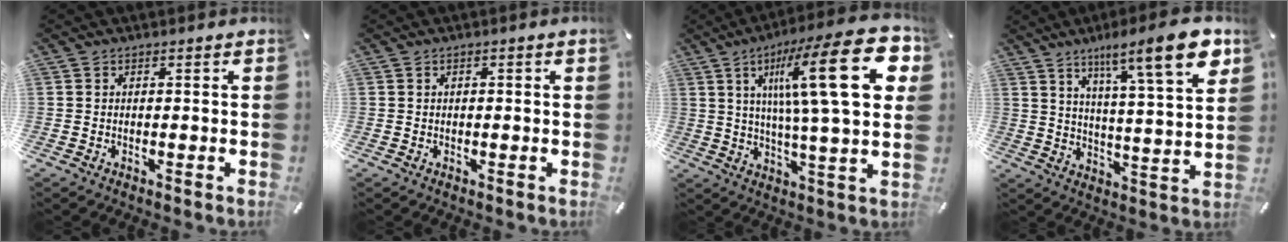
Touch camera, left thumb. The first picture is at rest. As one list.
[{"total": 0.7, "force": [0.1, 0.1, 0.7], "torque": [-0.011, -0.001, 0.001]}, {"total": 26.5, "force": [8.1, 5.7, 24.5], "torque": [-0.404, -0.032, 0.108]}, {"total": 16.4, "force": [10.3, 3.0, 12.4], "torque": [-0.177, -0.061, 0.155]}]